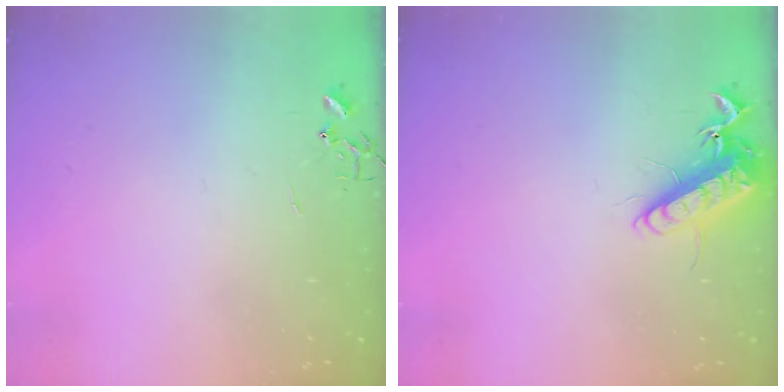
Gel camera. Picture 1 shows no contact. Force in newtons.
{"total": 14.3, "press": 14.1, "slide": 2.1}